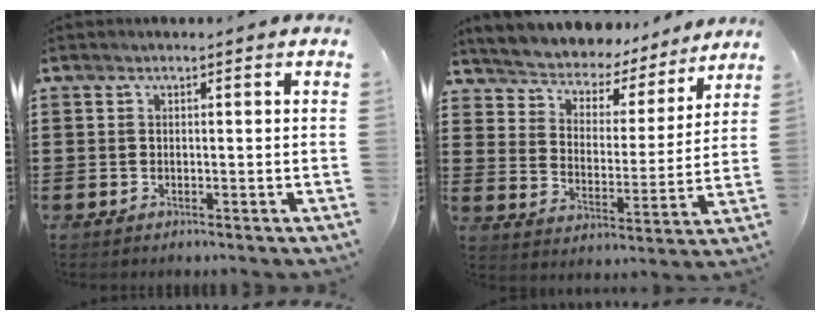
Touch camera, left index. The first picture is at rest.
{"total": 4.1, "force": [3.8, 1.4, 0.3], "torque": [-0.034, -0.036, 0.058]}